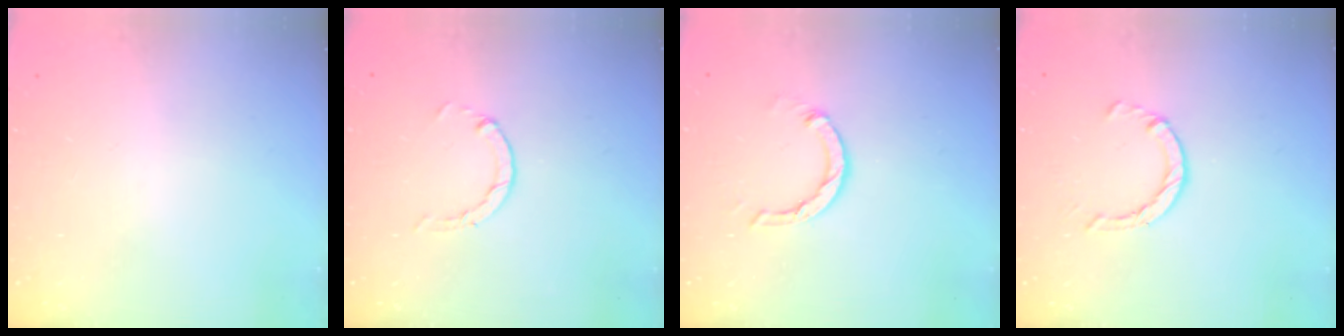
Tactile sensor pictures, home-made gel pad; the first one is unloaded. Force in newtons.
{"total": 0.6, "press": 0.6, "slide": 0.2}
{"total": 4.0, "press": 4.0, "slide": 0.4}
{"total": 2.9, "press": 2.8, "slide": 0.4}